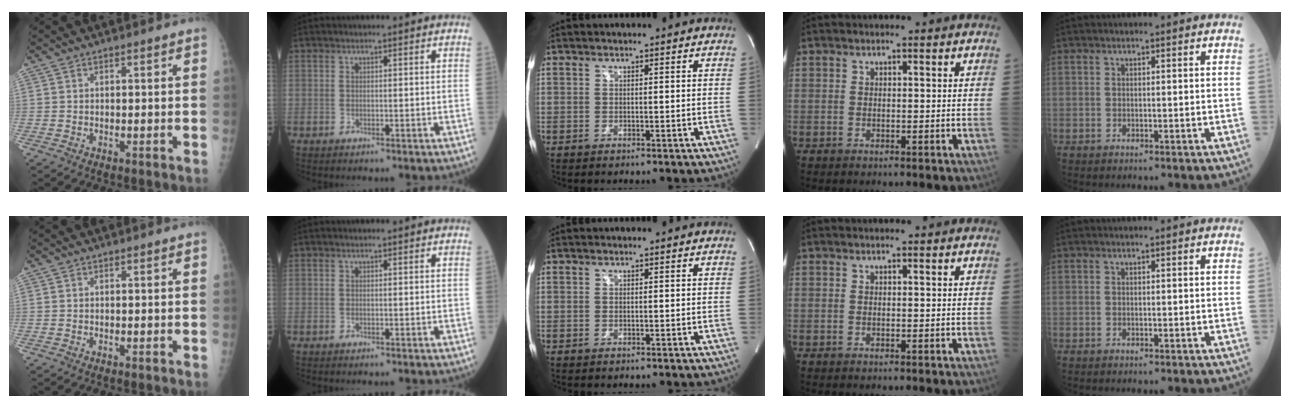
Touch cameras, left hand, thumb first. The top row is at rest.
{}